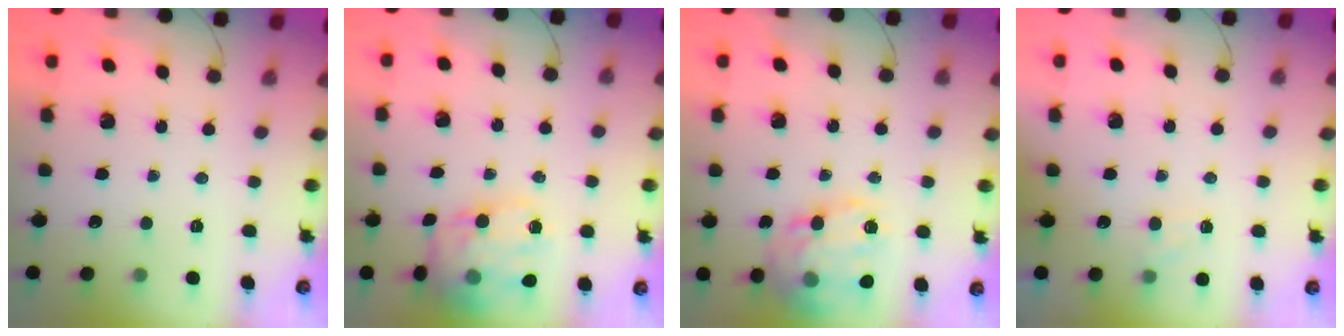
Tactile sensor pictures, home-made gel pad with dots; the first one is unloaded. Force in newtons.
{"total": 14.9, "press": 14.7, "slide": 2.2}
{"total": 20.0, "press": 19.9, "slide": 2.1}
{"total": 4.6, "press": 4.3, "slide": 1.6}